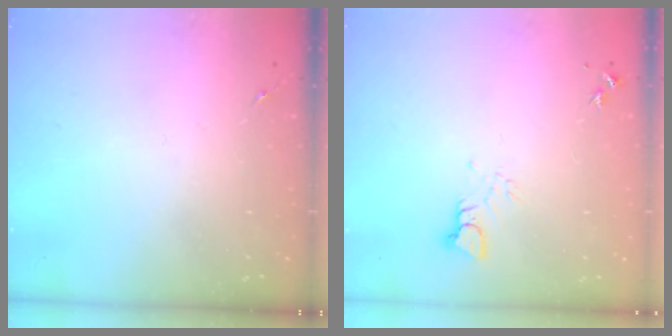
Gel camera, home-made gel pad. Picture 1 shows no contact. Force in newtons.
{"total": 3.4, "press": 3.4, "slide": 0.3}